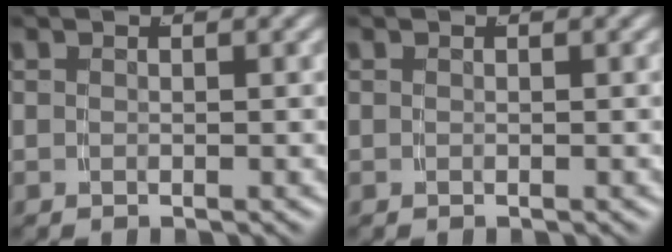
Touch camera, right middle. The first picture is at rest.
{"total": 0.0}